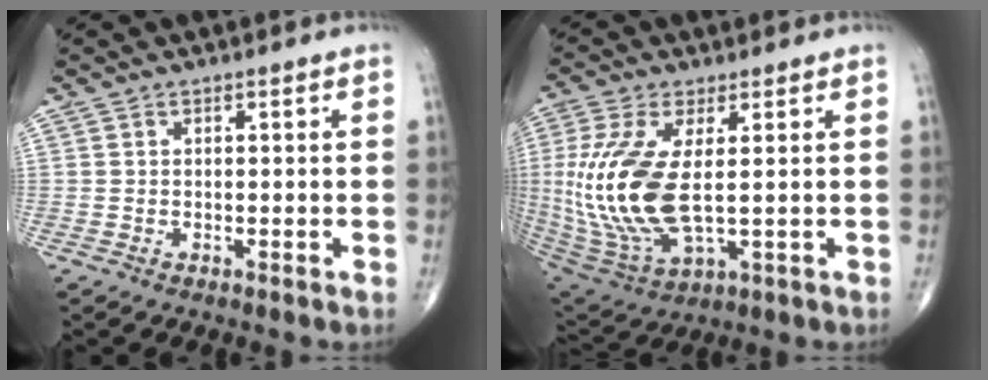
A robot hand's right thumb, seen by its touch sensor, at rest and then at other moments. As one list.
[{"total": 18.1, "force": [0.8, 7.7, 16.4], "torque": [-0.379, -0.019, 0.030]}]